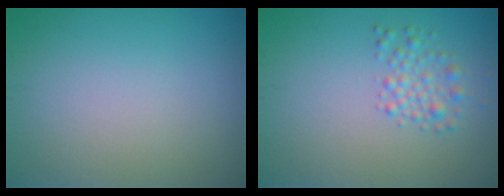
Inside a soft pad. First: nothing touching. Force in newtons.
{"total": 1.9, "press": 1.9, "slide": 0.0}